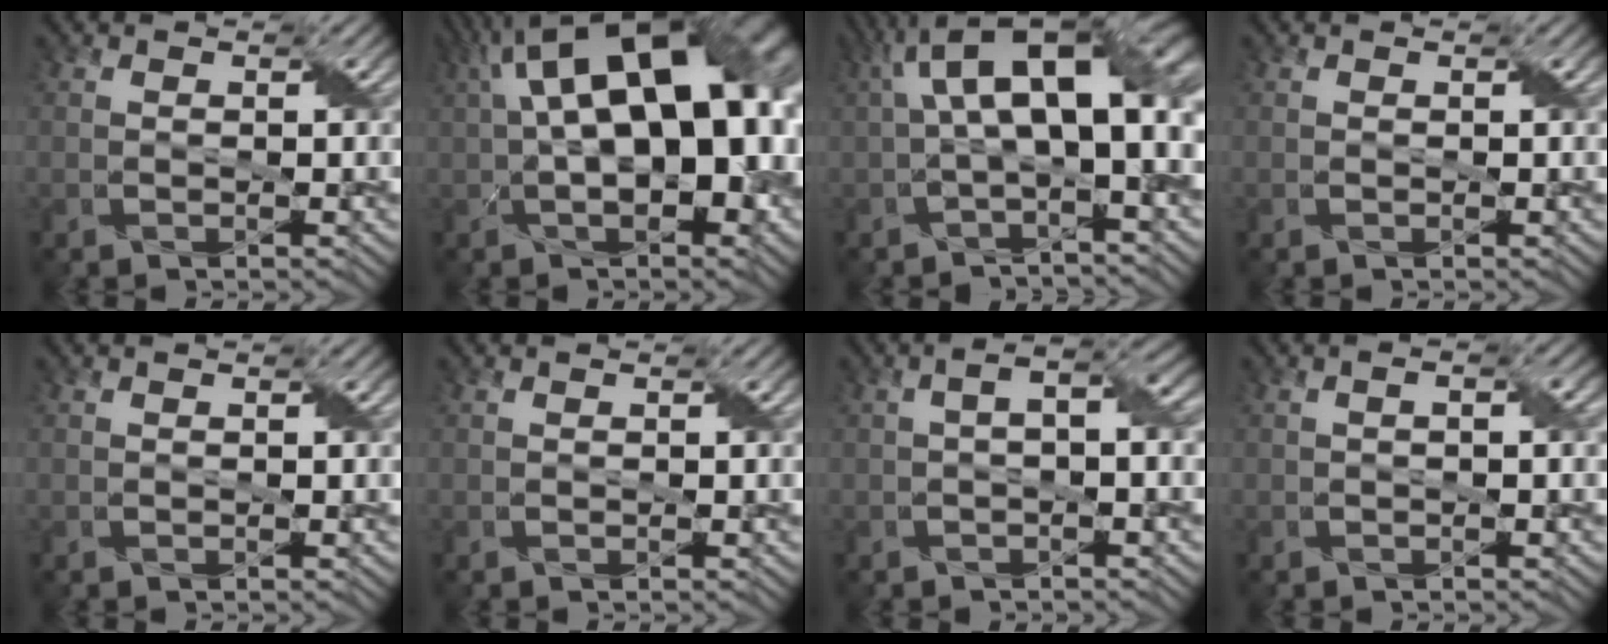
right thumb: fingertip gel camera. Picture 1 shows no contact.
{"total": 20.2, "force": [3.2, 10.0, 17.2], "torque": [-0.254, 0.056, 0.039]}
{"total": 13.7, "force": [1.8, 5.3, 12.5], "torque": [-0.203, 0.016, 0.032]}
{"total": 0.0}
{"total": 0.0}
{"total": 0.0}
{"total": 2.9, "force": [0.1, 0.8, 2.8], "torque": [-0.053, 0.009, 0.000]}
{"total": 1.3, "force": [0.0, 0.2, 1.3], "torque": [-0.023, 0.004, 0.000]}